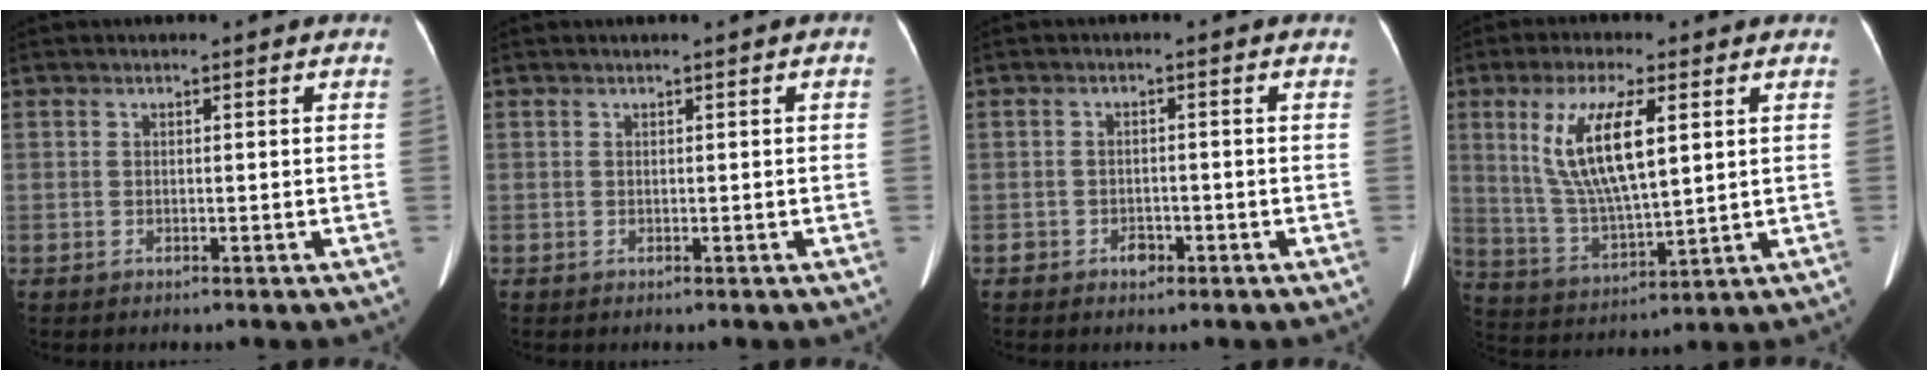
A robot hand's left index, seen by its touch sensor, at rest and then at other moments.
{"total": 0.0}
{"total": 2.0, "force": [-1.4, 1.3, 0.7], "torque": [-0.006, -0.003, -0.019]}
{"total": 11.5, "force": [3.6, 2.7, 10.6], "torque": [-0.223, -0.005, 0.075]}